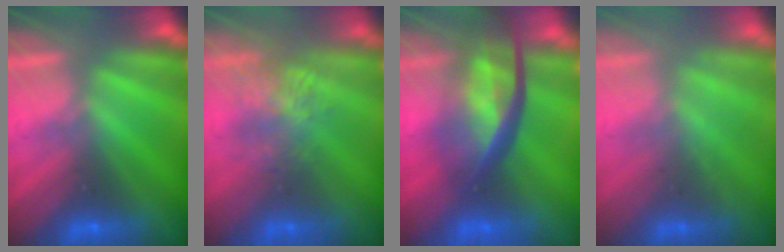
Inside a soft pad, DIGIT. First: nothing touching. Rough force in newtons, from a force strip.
{"total": 3.8}
{"total": 7.3}
{"total": 2.1}